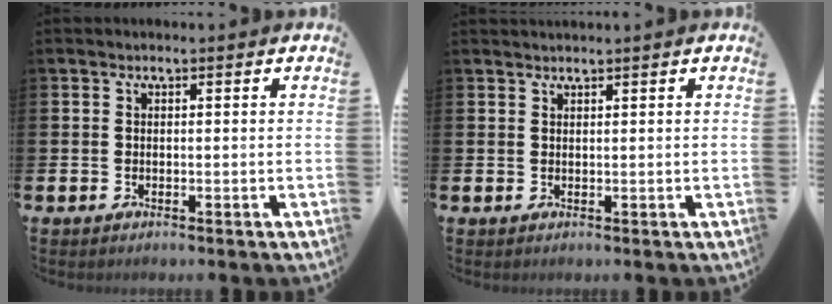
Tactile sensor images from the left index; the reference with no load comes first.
{"total": 0.8, "force": [0.8, -0.2, 0.0], "torque": [0.004, -0.003, 0.015]}